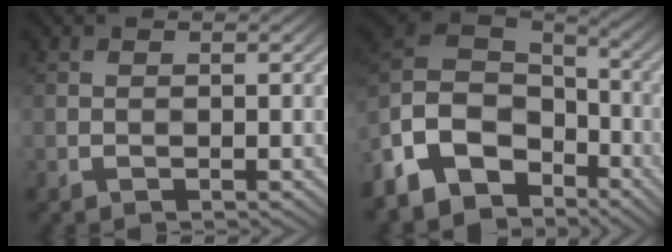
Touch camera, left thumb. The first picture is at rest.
{"total": 14.7, "force": [-8.4, 9.8, 7.1], "torque": [-0.227, -0.013, -0.147]}